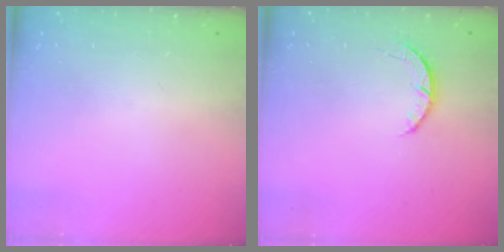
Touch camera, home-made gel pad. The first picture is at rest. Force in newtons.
{"total": 3.3, "press": 3.3, "slide": 0.5}